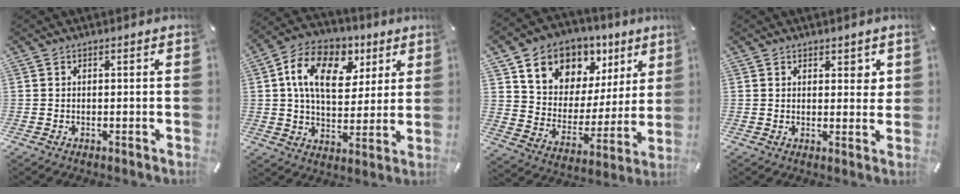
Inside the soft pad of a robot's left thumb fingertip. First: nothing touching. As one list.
[{"total": 16.0, "force": [6.0, 10.9, 10.1], "torque": [-0.167, -0.006, 0.111]}, {"total": 11.3, "force": [7.8, 8.0, 1.2], "torque": [-0.029, -0.077, 0.144]}, {"total": 2.8, "force": [1.7, 1.9, 1.2], "torque": [0.005, -0.008, 0.023]}]